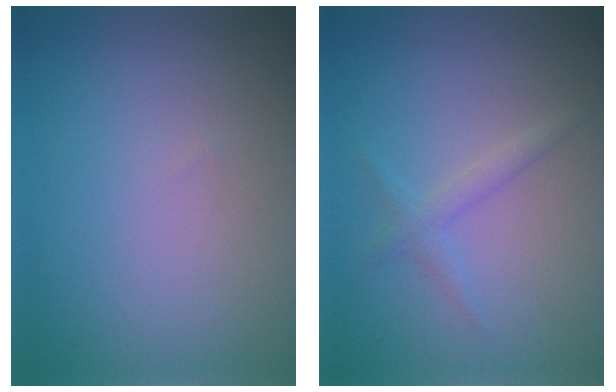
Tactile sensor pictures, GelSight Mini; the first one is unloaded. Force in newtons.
{"total": 1.4, "press": 1.4, "slide": 0.1}